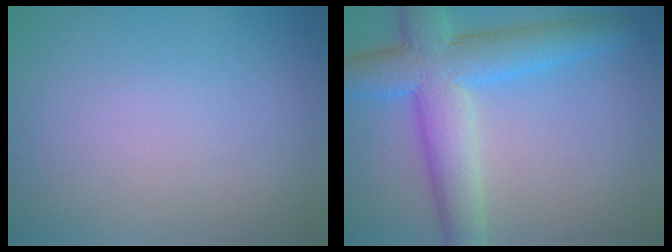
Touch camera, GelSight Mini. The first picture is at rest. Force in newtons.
{"total": 7.9, "press": 7.9, "slide": 0.2}